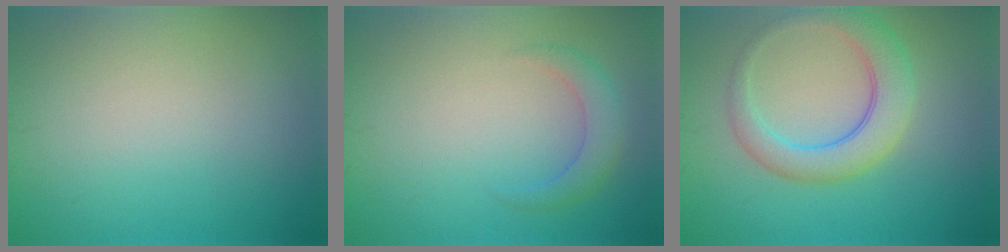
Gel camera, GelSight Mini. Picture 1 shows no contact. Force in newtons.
{"total": 2.2, "press": 2.2, "slide": 0.1}
{"total": 4.6, "press": 4.6, "slide": 0.2}